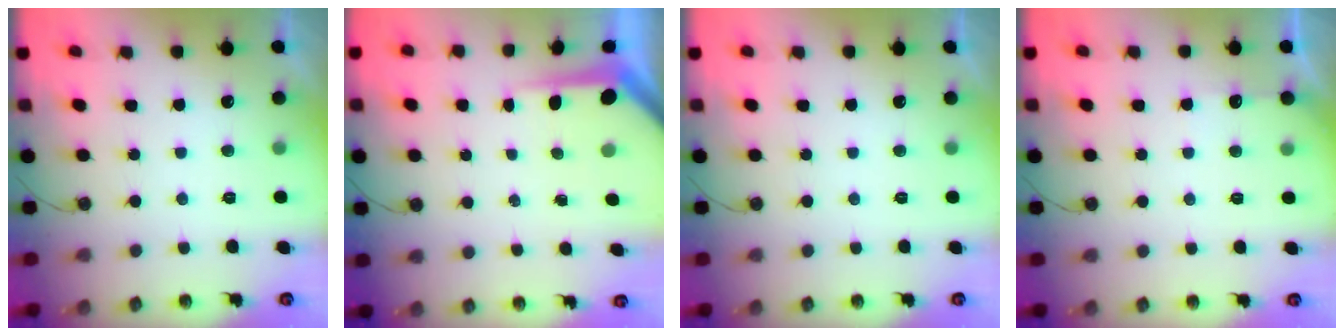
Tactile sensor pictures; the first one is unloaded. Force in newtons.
{"total": 4.7, "press": 4.6, "slide": 0.4}
{"total": 0.0}
{"total": 4.5, "press": 4.5, "slide": 0.5}